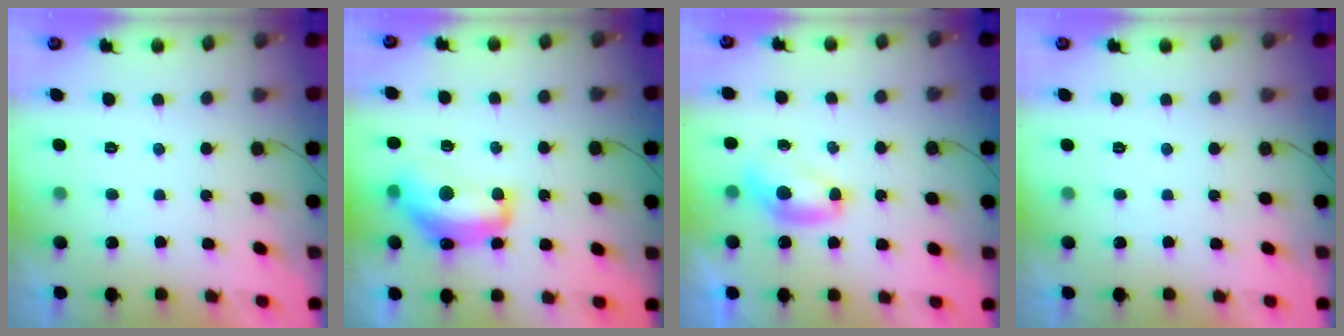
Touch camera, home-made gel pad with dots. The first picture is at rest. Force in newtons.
{"total": 13.7, "press": 13.7, "slide": 1.1}
{"total": 6.9, "press": 6.9, "slide": 0.4}
{"total": 0.0}